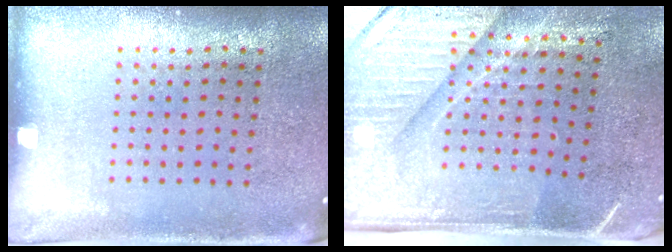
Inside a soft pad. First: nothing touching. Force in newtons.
{"total": 4.7, "press": 4.0, "slide": 2.5}